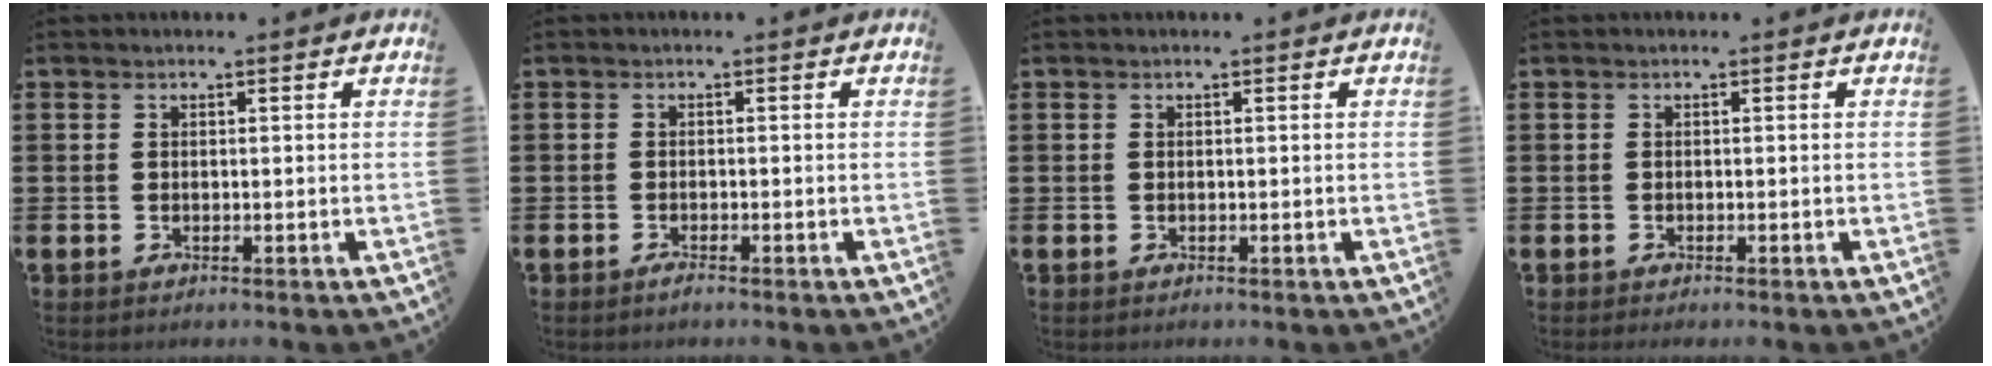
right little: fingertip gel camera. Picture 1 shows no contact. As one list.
[{"total": 0.7, "force": [-0.6, 0.1, 0.5], "torque": [-0.010, -0.003, -0.010]}, {"total": 0.0}, {"total": 0.0}]